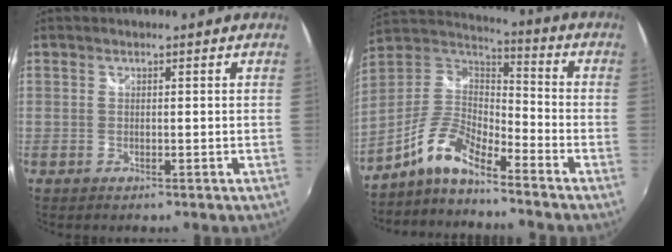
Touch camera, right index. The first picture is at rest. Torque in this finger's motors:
{"motor_torque": [0.60, -0.58, 0.43, 0.12]}